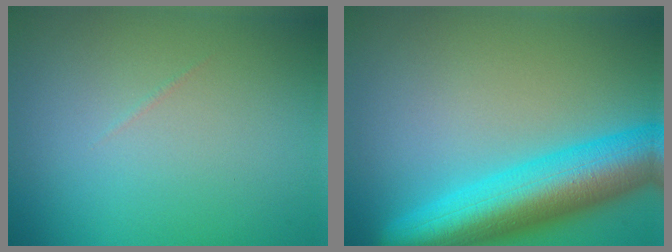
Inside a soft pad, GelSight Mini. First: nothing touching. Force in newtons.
{"total": 9.9, "press": 9.9, "slide": 0.4}